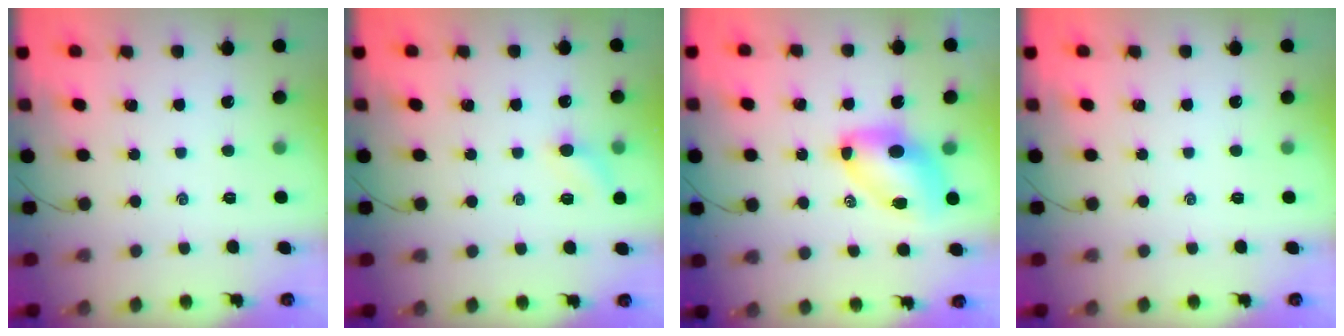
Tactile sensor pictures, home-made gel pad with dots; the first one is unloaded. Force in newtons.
{"total": 6.6, "press": 6.4, "slide": 1.6}
{"total": 8.9, "press": 8.6, "slide": 2.2}
{"total": 0.0}